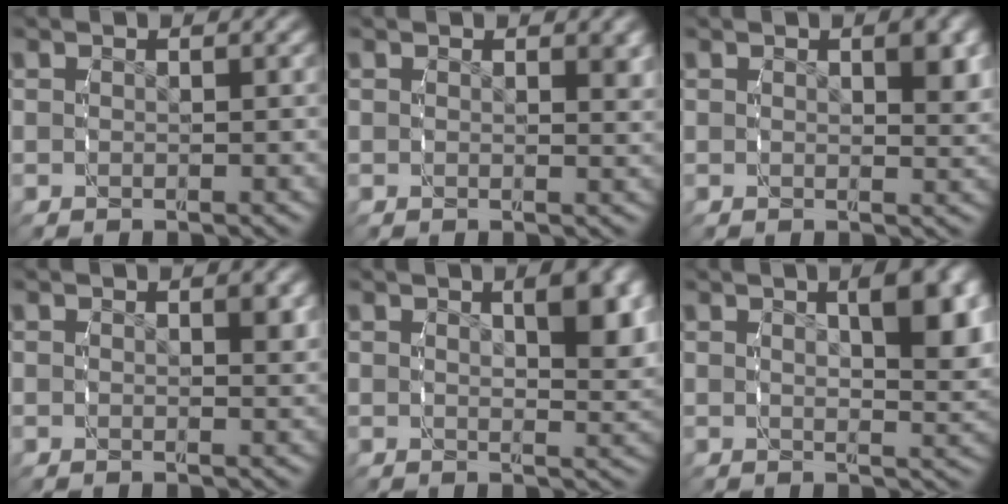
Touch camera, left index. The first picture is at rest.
{"total": 0.7, "force": [0.4, 0.0, 0.6], "torque": [-0.003, -0.006, 0.008]}
{"total": 1.8, "force": [0.5, 0.4, 1.7], "torque": [-0.014, -0.006, 0.011]}
{"total": 0.9, "force": [0.3, 0.1, 0.9], "torque": [-0.006, -0.002, 0.006]}
{"total": 3.5, "force": [1.1, 0.8, 3.2], "torque": [-0.033, -0.007, 0.026]}
{"total": 4.8, "force": [1.4, 1.2, 4.4], "torque": [-0.046, -0.003, 0.029]}